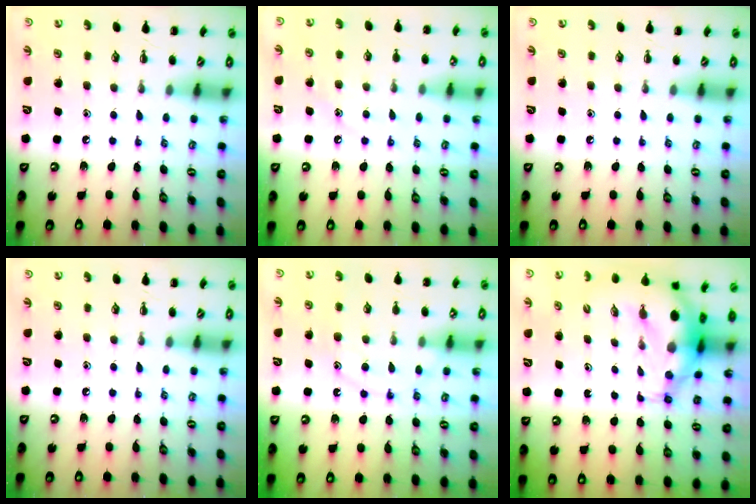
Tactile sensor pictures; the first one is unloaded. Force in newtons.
{"total": 8.0, "press": 7.8, "slide": 1.8}
{"total": 0.0}
{"total": 0.0}
{"total": 11.9, "press": 11.9, "slide": 0.9}
{"total": 9.8, "press": 9.5, "slide": 2.3}